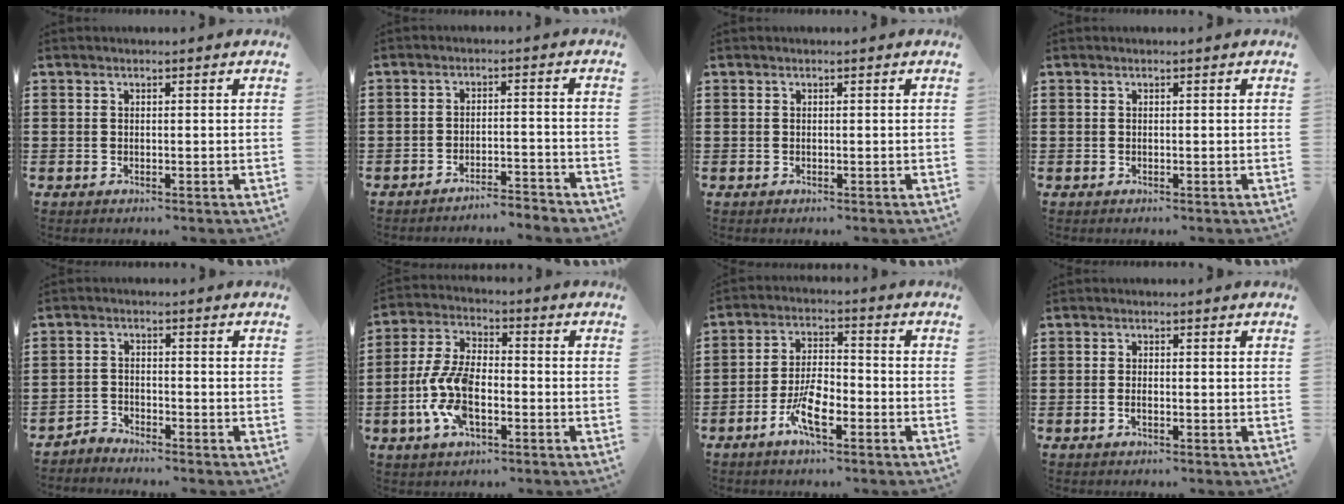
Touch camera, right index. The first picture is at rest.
{"total": 3.6, "force": [-3.6, -0.2, 0.4], "torque": [-0.012, -0.001, -0.077]}
{"total": 0.0}
{"total": 0.0}
{"total": 2.7, "force": [-2.7, 0.1, -0.2], "torque": [-0.005, 0.003, -0.058]}
{"total": 9.6, "force": [-2.8, 4.6, 7.9], "torque": [-0.189, -0.005, -0.057]}
{"total": 6.9, "force": [-3.6, 2.4, 5.4], "torque": [-0.119, 0.000, -0.070]}
{"total": 0.9, "force": [-0.4, 0.1, 0.8], "torque": [-0.018, -0.009, -0.004]}